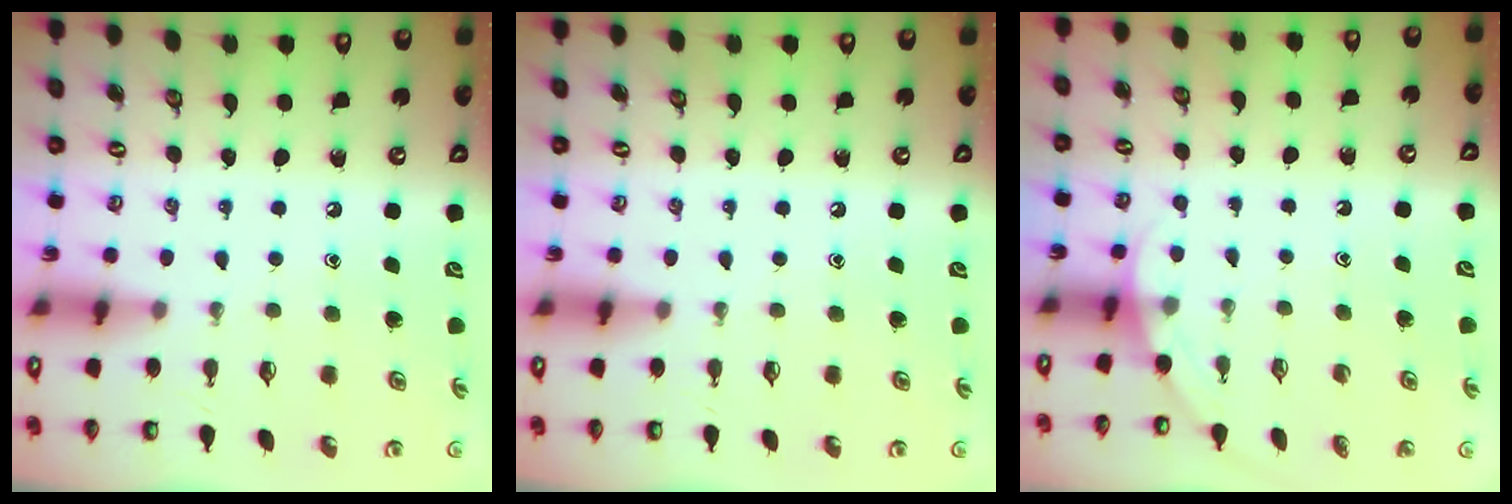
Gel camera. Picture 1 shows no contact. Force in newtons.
{"total": 0.0}
{"total": 2.5, "press": 2.5, "slide": 0.2}